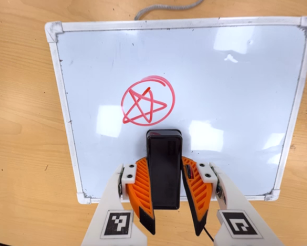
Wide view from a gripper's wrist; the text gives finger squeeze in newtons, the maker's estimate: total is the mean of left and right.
{"total": 9.0, "left": 7.6, "right": 10.5}